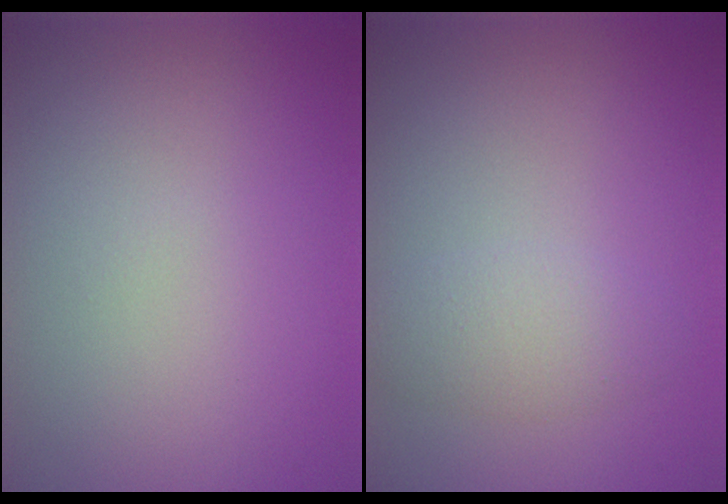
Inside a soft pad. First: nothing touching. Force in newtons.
{"total": 2.4, "press": 2.4, "slide": 0.0}